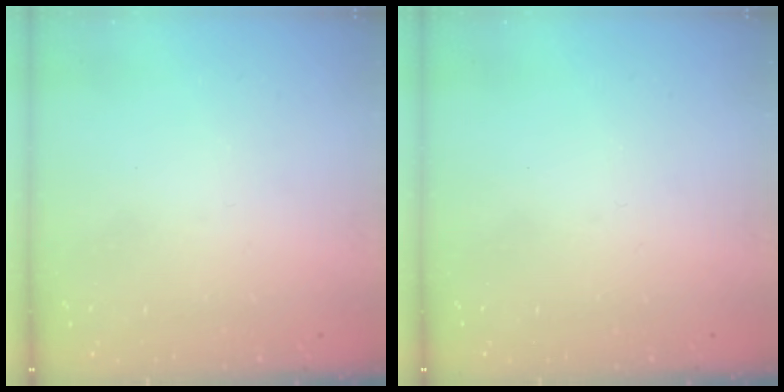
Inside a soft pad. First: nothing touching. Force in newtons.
{"total": 0.0}